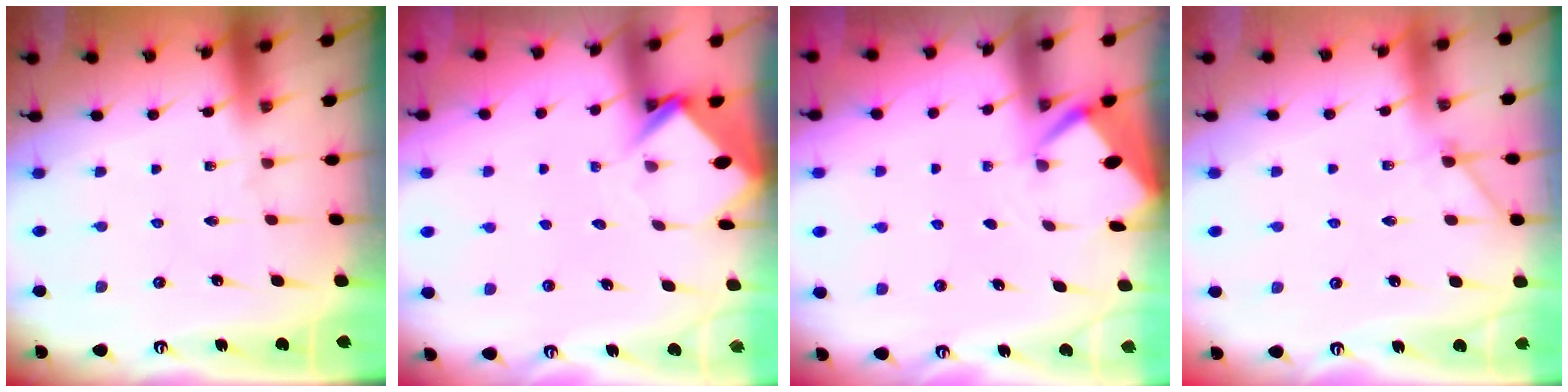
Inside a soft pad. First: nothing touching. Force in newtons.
{"total": 3.8, "press": 3.8, "slide": 0.2}
{"total": 2.6, "press": 2.6, "slide": 0.0}
{"total": 3.9, "press": 3.8, "slide": 0.6}